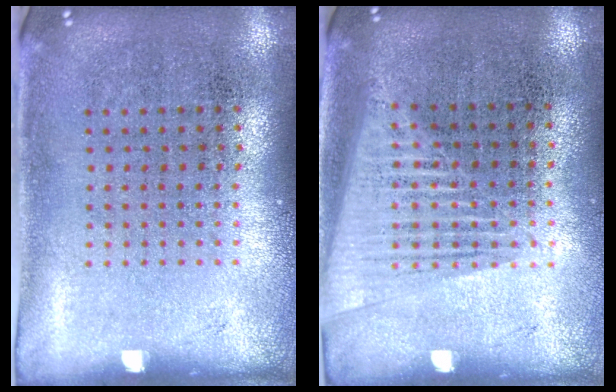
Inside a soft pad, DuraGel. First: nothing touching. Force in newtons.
{"total": 1.6, "press": 1.4, "slide": 0.6}